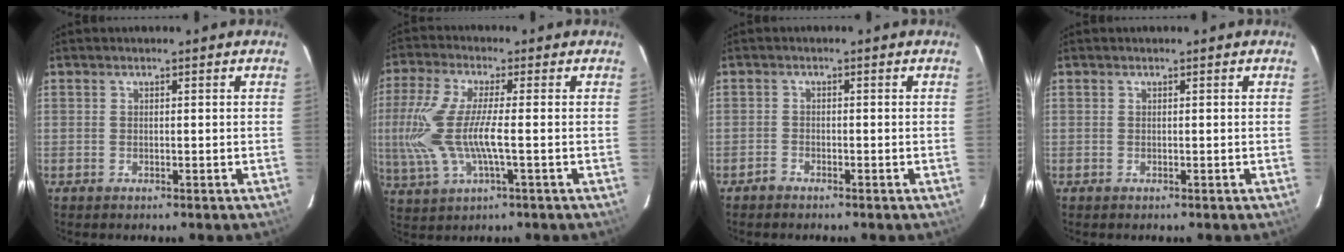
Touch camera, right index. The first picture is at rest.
{"total": 13.4, "force": [-1.4, 3.3, 12.9], "torque": [-0.273, -0.009, -0.023]}
{"total": 1.3, "force": [-1.2, 0.4, 0.1], "torque": [-0.011, 0.002, -0.027]}
{"total": 0.0}